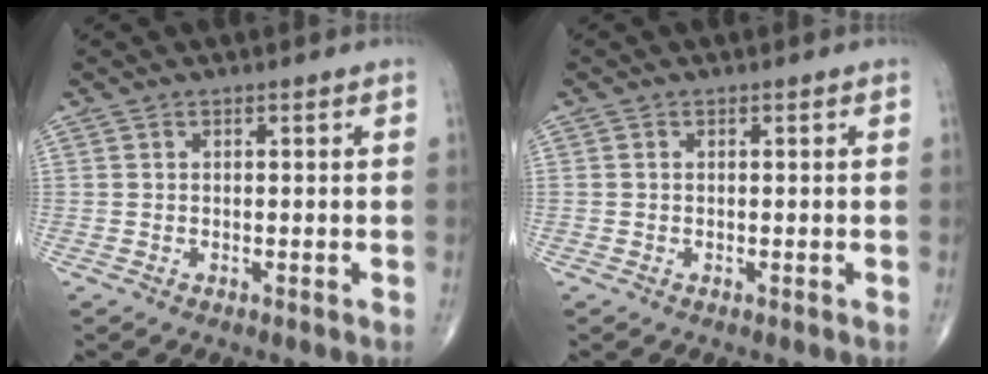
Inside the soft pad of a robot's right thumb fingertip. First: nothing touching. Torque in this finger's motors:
{"motor_torque": [-0.28, -0.28, 0.24, 0.10, -0.02]}